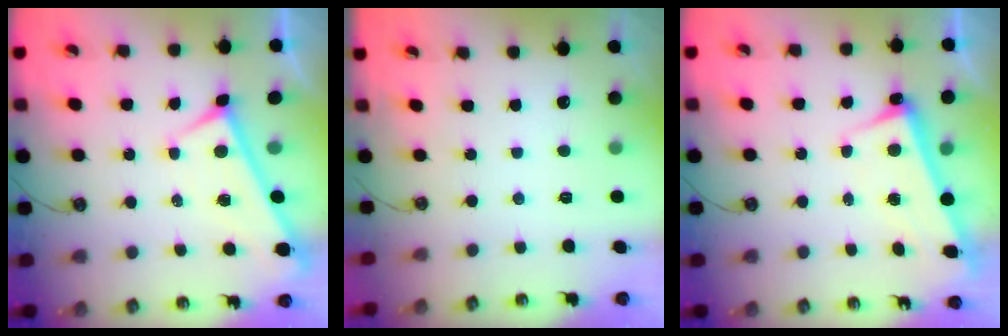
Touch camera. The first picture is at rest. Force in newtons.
{"total": 0.0}
{"total": 3.3, "press": 3.2, "slide": 0.9}